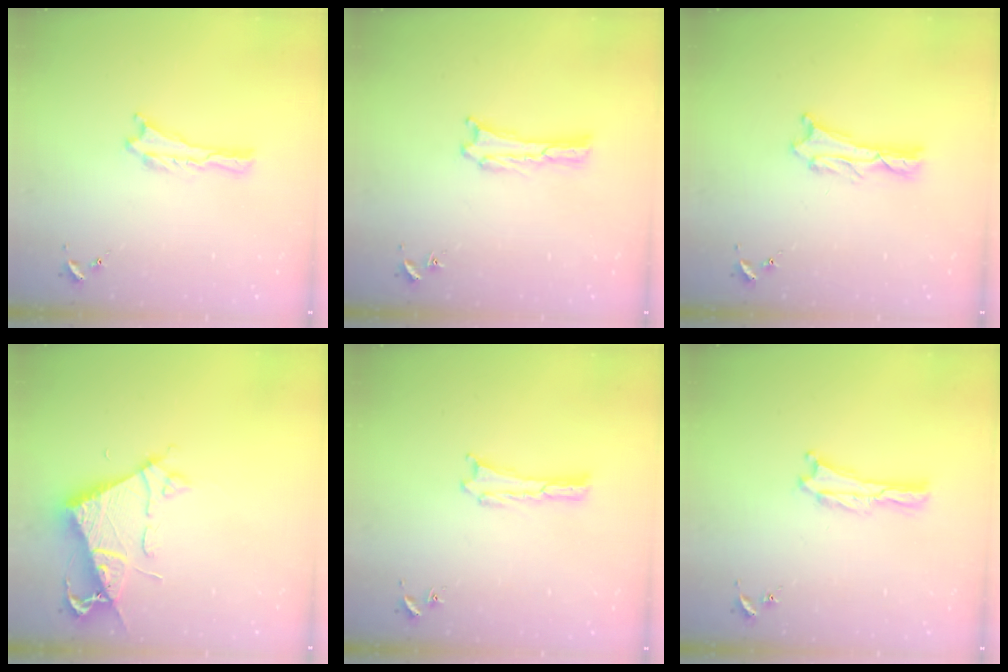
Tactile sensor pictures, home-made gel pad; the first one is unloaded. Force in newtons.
{"total": 0.8, "press": 0.8, "slide": 0.0}
{"total": 1.2, "press": 1.2, "slide": 0.2}
{"total": 7.1, "press": 7.1, "slide": 0.8}
{"total": 0.0}
{"total": 0.0}